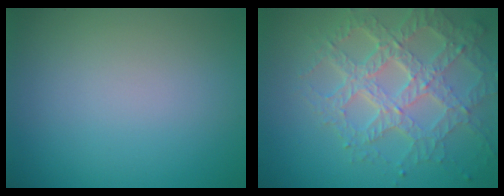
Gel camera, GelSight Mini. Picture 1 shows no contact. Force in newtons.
{"total": 7.0, "press": 5.0, "slide": 4.9}